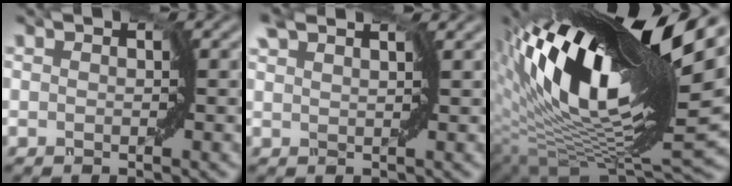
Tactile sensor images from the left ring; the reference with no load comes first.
{"total": 1.4, "force": [1.2, -0.2, 0.5], "torque": [-0.012, 0.003, 0.019]}
{"total": 16.8, "force": [6.1, 4.7, 14.9], "torque": [-0.286, 0.004, 0.105]}